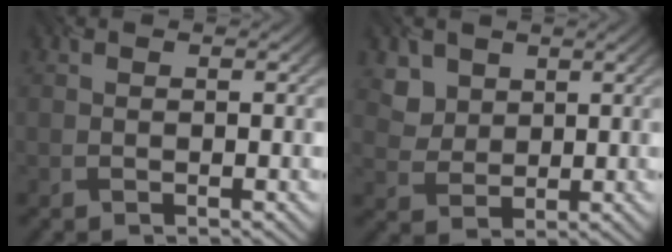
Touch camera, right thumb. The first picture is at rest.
{"total": 3.4, "force": [2.3, 2.5, -0.2], "torque": [-0.021, -0.013, 0.060]}